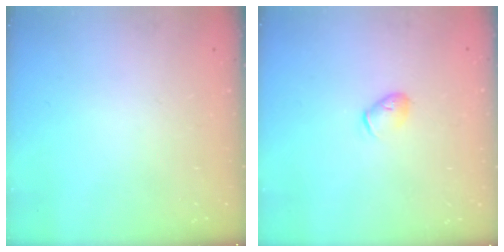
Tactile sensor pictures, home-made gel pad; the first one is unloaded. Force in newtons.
{"total": 5.8, "press": 5.7, "slide": 1.1}